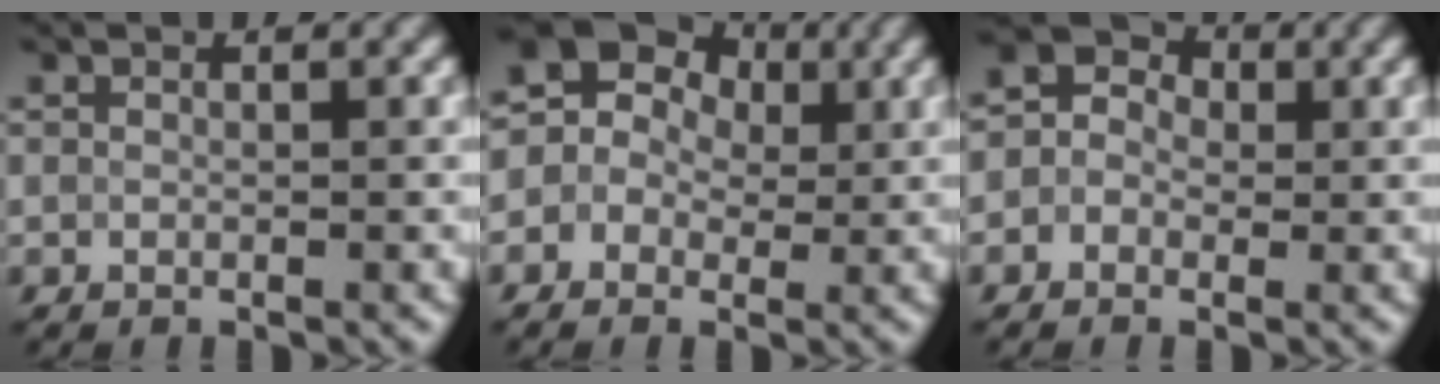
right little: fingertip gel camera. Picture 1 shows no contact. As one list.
[{"total": 8.3, "force": [2.3, 6.8, 4.1], "torque": [-0.070, 0.037, -0.011]}, {"total": 3.2, "force": [-0.1, 2.7, 1.7], "torque": [-0.016, 0.012, -0.014]}]